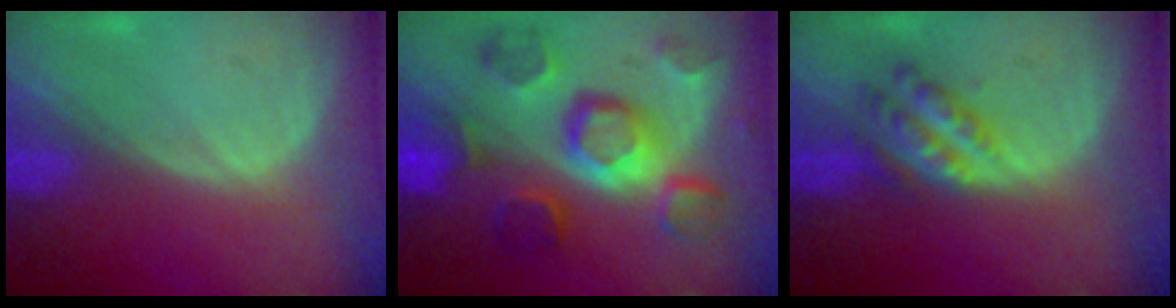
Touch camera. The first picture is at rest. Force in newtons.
{"total": 11.9, "press": 10.3, "slide": 6.0}
{"total": 5.9, "press": 5.2, "slide": 2.8}